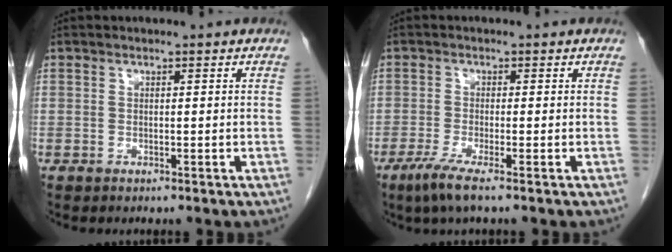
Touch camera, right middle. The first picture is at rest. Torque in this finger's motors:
{"motor_torque": [0.69, -0.54, 0.07, 0.05]}